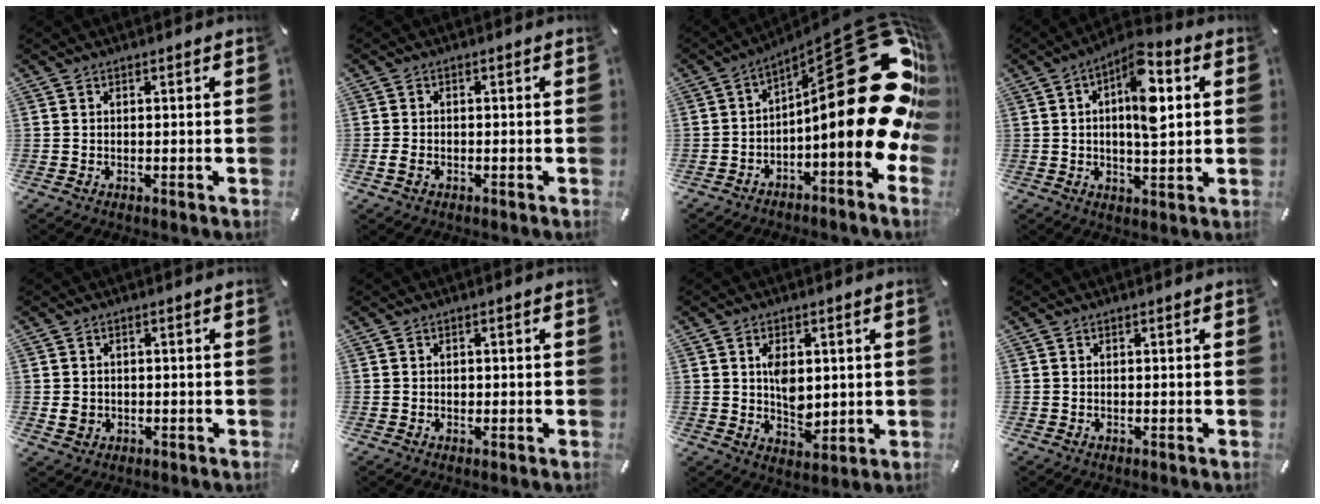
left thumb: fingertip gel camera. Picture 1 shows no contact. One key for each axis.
{"total": 2.2, "fx": -0.9, "fy": 1.5, "fz": 1.3, "tx": -0.025, "ty": 0.002, "tz": -0.016}
{"total": 36.1, "fx": 7.0, "fy": 13.2, "fz": 32.8, "tx": -0.392, "ty": -0.085, "tz": 0.146}
{"total": 11.8, "fx": 3.3, "fy": 4.5, "fz": 10.3, "tx": -0.171, "ty": -0.011, "tz": 0.051}
{"total": 2.9, "fx": -0.3, "fy": 2.5, "fz": 1.3, "tx": -0.017, "ty": 0.000, "tz": -0.007}
{"total": 0.9, "fx": -0.1, "fy": 0.7, "fz": 0.4, "tx": -0.009, "ty": 0.004, "tz": -0.004}
{"total": 7.0, "fx": 1.1, "fy": 5.0, "fz": 4.8, "tx": -0.065, "ty": -0.008, "tz": 0.014}
{"total": 0.0}